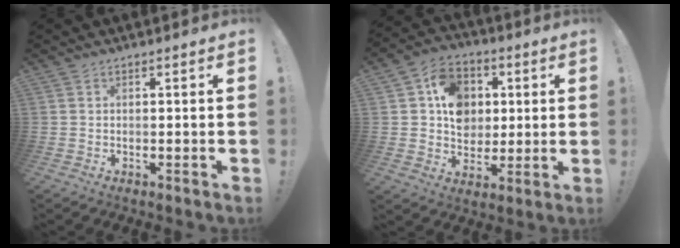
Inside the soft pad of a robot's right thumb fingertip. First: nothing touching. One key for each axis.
{"total": 13.6, "fx": 2.8, "fy": 11.6, "fz": 6.5, "tx": -0.093, "ty": 0.004, "tz": 0.062}